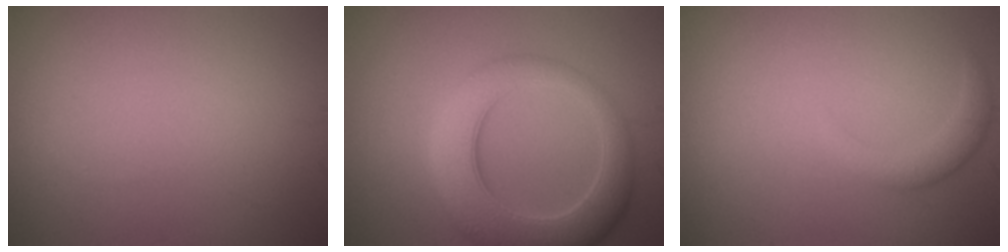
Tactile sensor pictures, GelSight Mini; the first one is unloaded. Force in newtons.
{"total": 7.1, "press": 7.1, "slide": 0.2}
{"total": 1.9, "press": 1.9, "slide": 0.2}